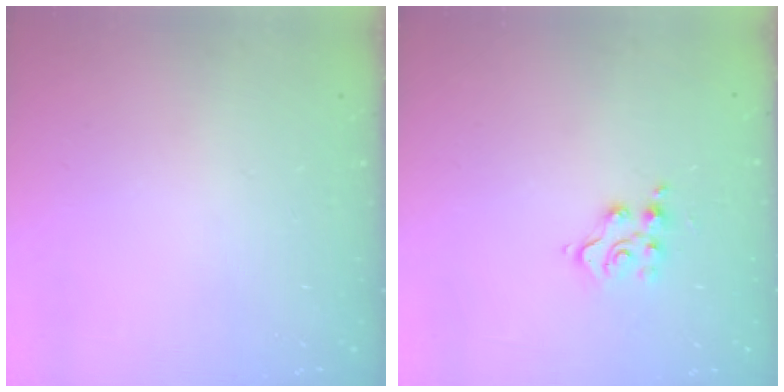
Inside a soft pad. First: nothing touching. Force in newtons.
{"total": 5.5, "press": 5.5, "slide": 0.1}